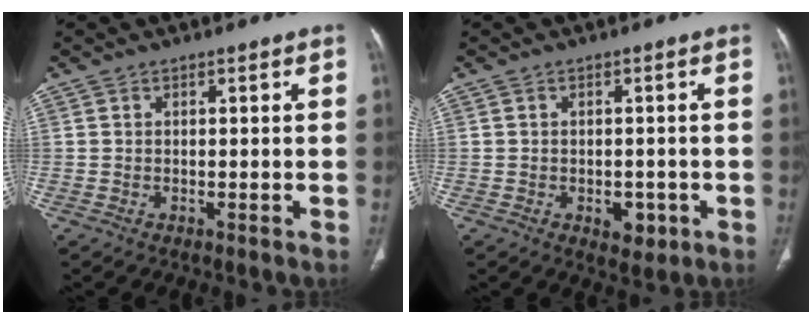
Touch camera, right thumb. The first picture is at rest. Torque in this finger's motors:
{"motor_torque": [0.73, 0.83, -0.14, 0.12, 0.14]}